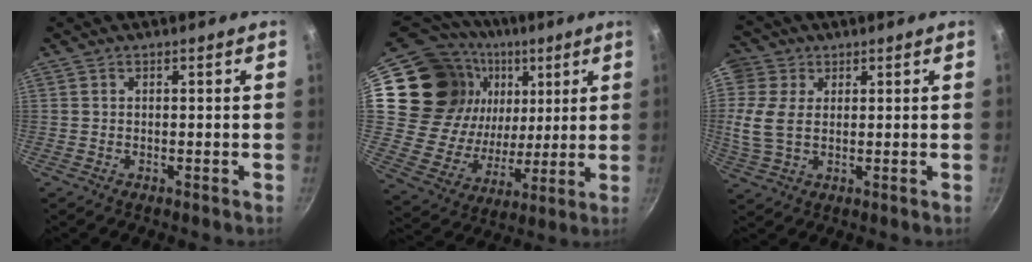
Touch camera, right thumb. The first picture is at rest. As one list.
[{"total": 25.1, "force": [9.3, 19.2, 13.3], "torque": [-0.227, -0.007, 0.179]}, {"total": 8.6, "force": [1.5, 6.4, 5.7], "torque": [-0.106, -0.003, 0.022]}]